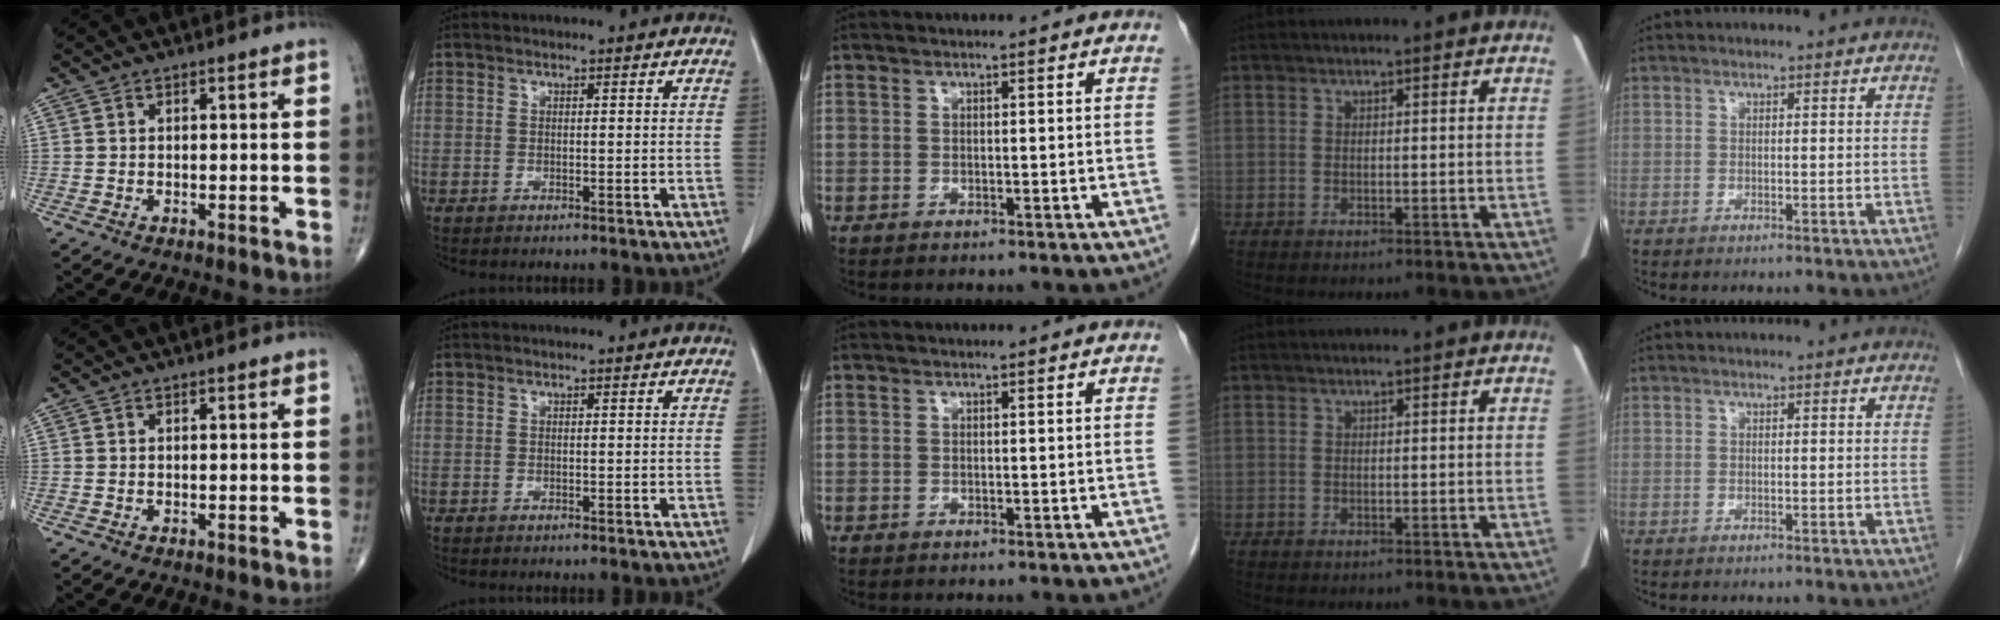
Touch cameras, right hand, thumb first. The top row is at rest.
{}